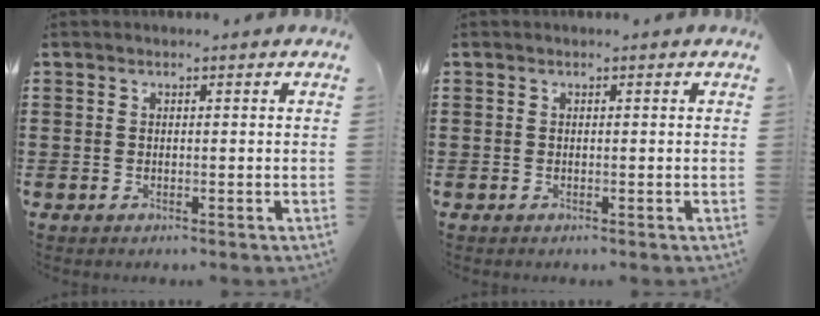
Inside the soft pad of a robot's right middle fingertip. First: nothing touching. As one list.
[{"total": 0.0}]